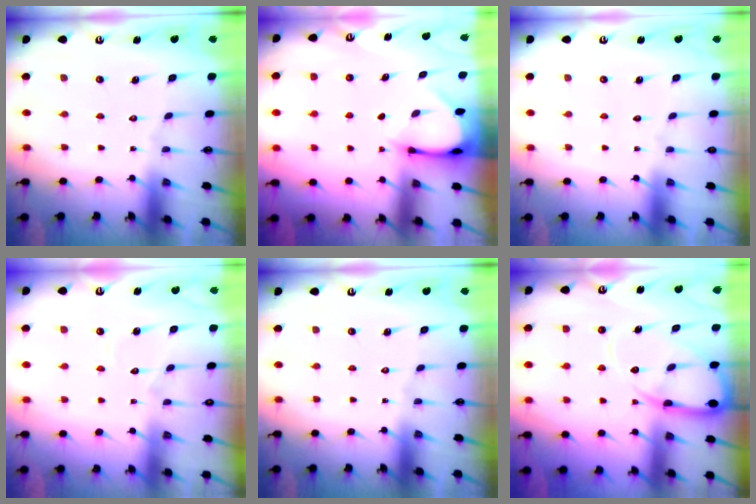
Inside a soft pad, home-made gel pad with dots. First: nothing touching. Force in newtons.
{"total": 3.1, "press": 3.1, "slide": 0.2}
{"total": 0.0}
{"total": 4.4, "press": 4.3, "slide": 0.5}
{"total": 0.0}
{"total": 10.7, "press": 10.7, "slide": 1.0}